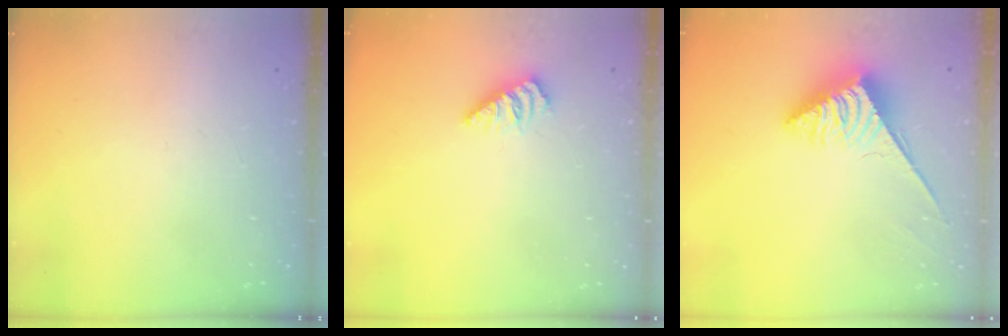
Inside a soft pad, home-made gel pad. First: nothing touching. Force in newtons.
{"total": 0.0}
{"total": 3.8, "press": 3.8, "slide": 0.5}